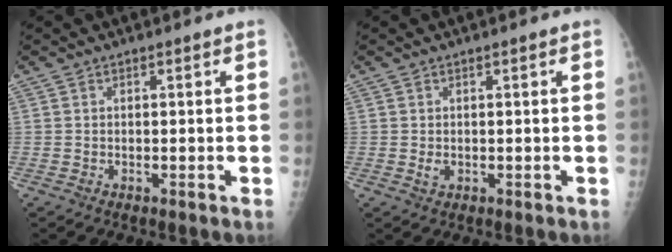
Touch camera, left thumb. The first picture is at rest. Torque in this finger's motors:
{"motor_torque": [-0.28, 0.08, 0.12, 0.08, 0.00]}